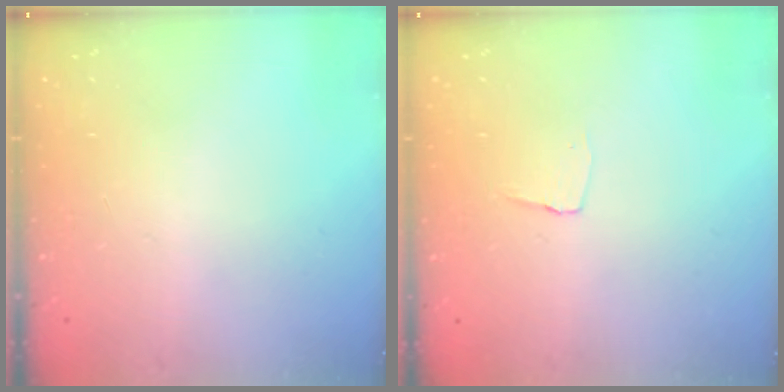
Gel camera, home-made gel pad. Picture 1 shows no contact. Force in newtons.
{"total": 3.5, "press": 3.4, "slide": 0.2}